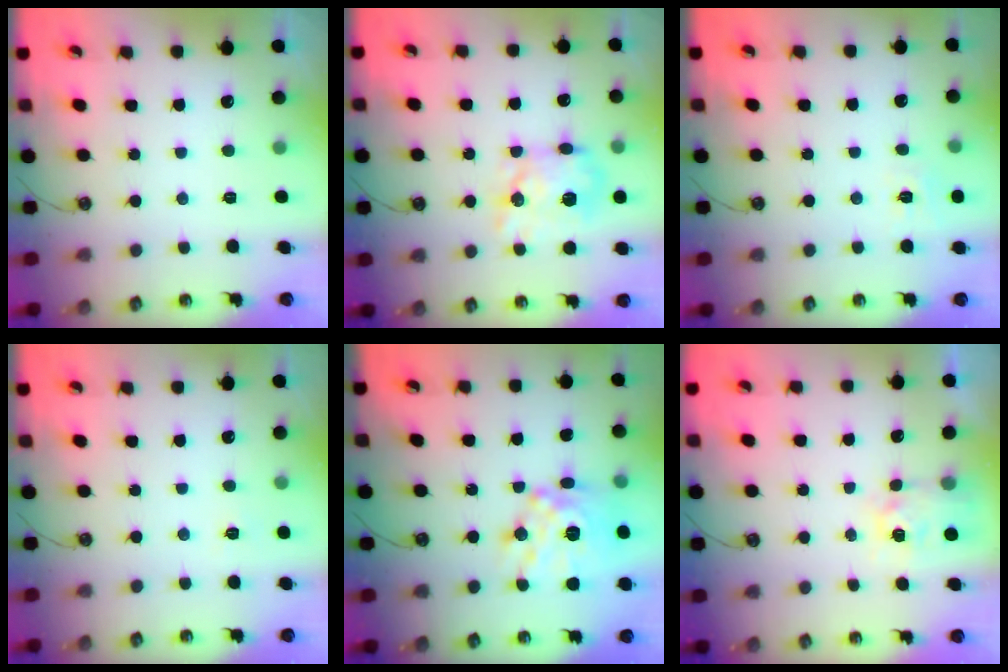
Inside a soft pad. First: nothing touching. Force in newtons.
{"total": 14.5, "press": 14.5, "slide": 0.1}
{"total": 6.0, "press": 5.9, "slide": 0.5}
{"total": 3.1, "press": 3.1, "slide": 0.5}
{"total": 16.4, "press": 16.3, "slide": 1.8}
{"total": 5.0, "press": 5.0, "slide": 0.5}